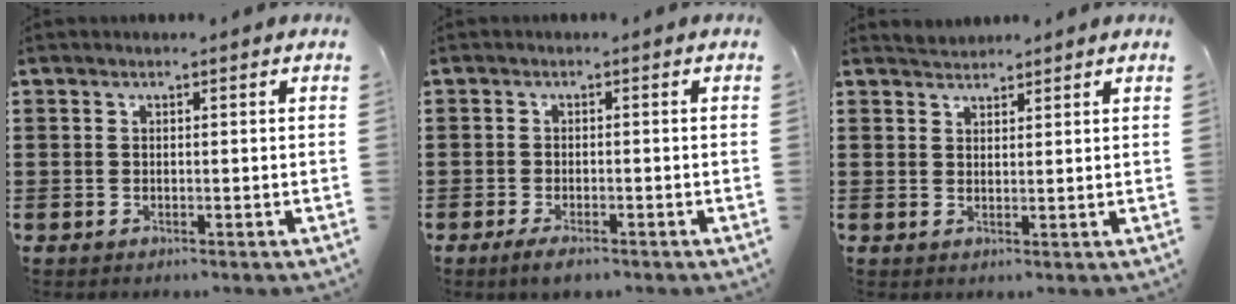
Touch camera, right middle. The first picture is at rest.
{"total": 2.0, "force": [-1.6, 0.3, 1.2], "torque": [-0.029, -0.003, -0.031]}
{"total": 1.8, "force": [1.8, 0.4, -0.1], "torque": [-0.003, 0.006, 0.036]}